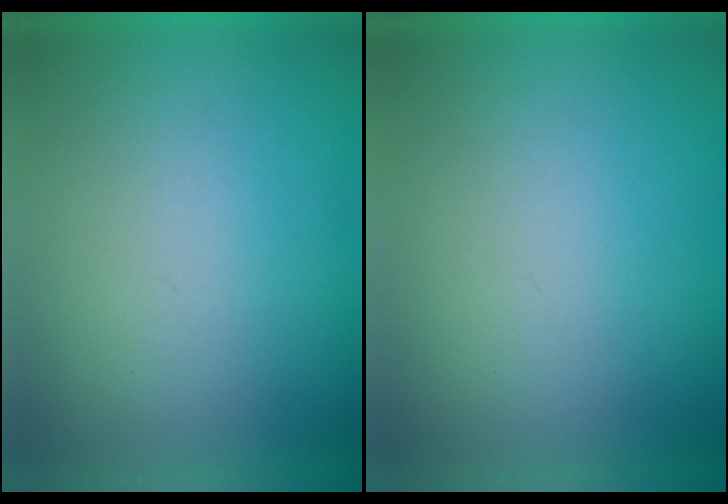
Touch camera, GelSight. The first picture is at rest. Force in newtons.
{"total": 0.0}